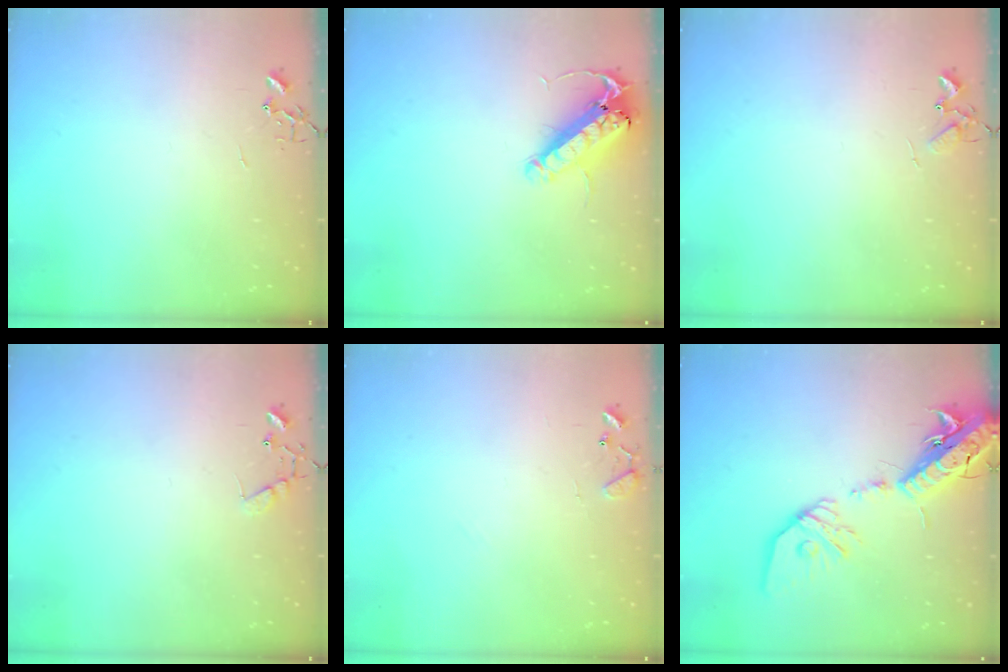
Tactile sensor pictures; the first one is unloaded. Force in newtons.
{"total": 14.7, "press": 14.4, "slide": 2.7}
{"total": 5.9, "press": 5.9, "slide": 0.3}
{"total": 6.8, "press": 6.8, "slide": 0.5}
{"total": 8.4, "press": 8.4, "slide": 0.7}
{"total": 21.0, "press": 20.6, "slide": 4.1}